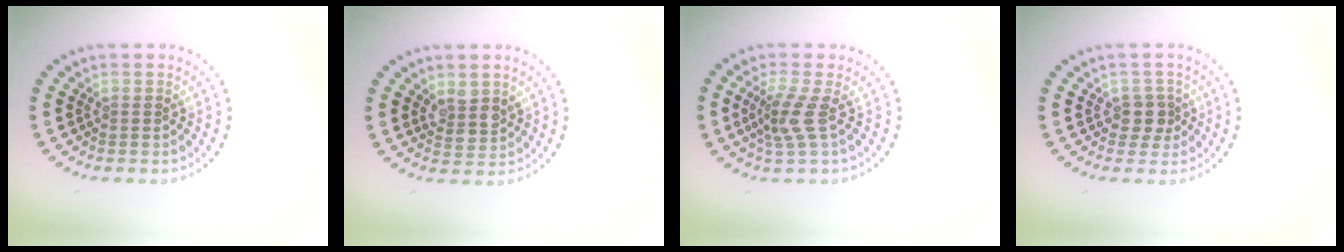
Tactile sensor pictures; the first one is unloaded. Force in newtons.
{"total": 2.4, "press": 2.2, "slide": 1.1}
{"total": 2.7, "press": 2.1, "slide": 1.7}
{"total": 1.9, "press": 1.6, "slide": 1.0}